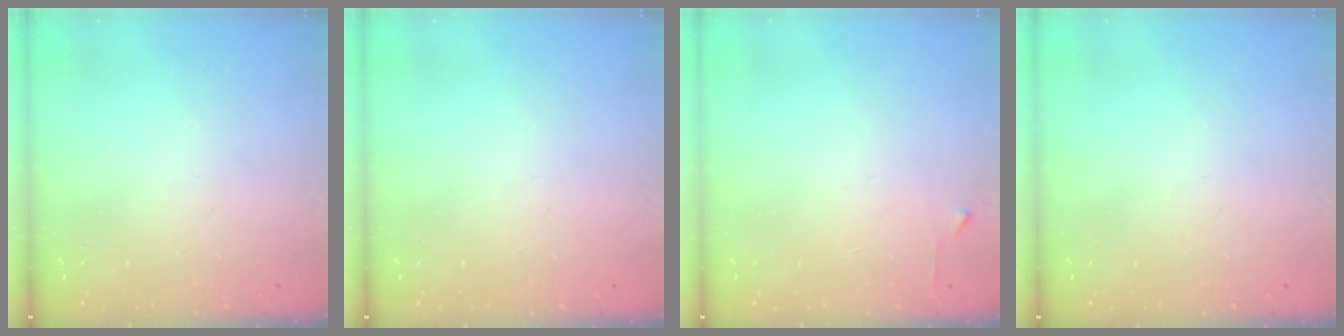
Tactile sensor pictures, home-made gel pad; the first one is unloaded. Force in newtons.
{"total": 0.0}
{"total": 2.4, "press": 2.4, "slide": 0.3}
{"total": 0.0}